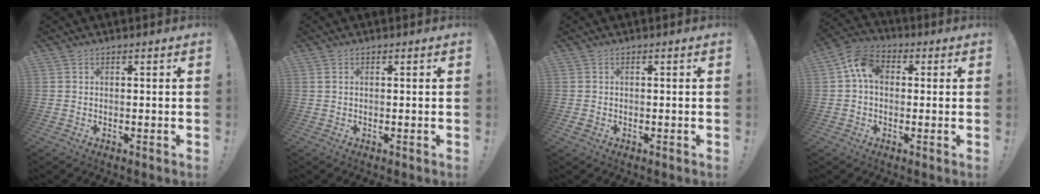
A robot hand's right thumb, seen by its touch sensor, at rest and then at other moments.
{"total": 0.6, "force": [0.2, 0.3, 0.5], "torque": [-0.018, 0.005, 0.005]}
{"total": 0.9, "force": [-0.5, 0.7, 0.3], "torque": [-0.009, 0.004, -0.009]}
{"total": 9.3, "force": [1.7, 6.6, 6.3], "torque": [-0.112, 0.012, 0.037]}